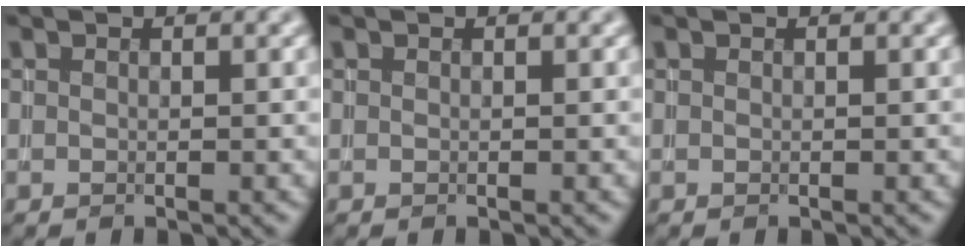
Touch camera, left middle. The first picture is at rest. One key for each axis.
{"total": 0.0}
{"total": 0.0}